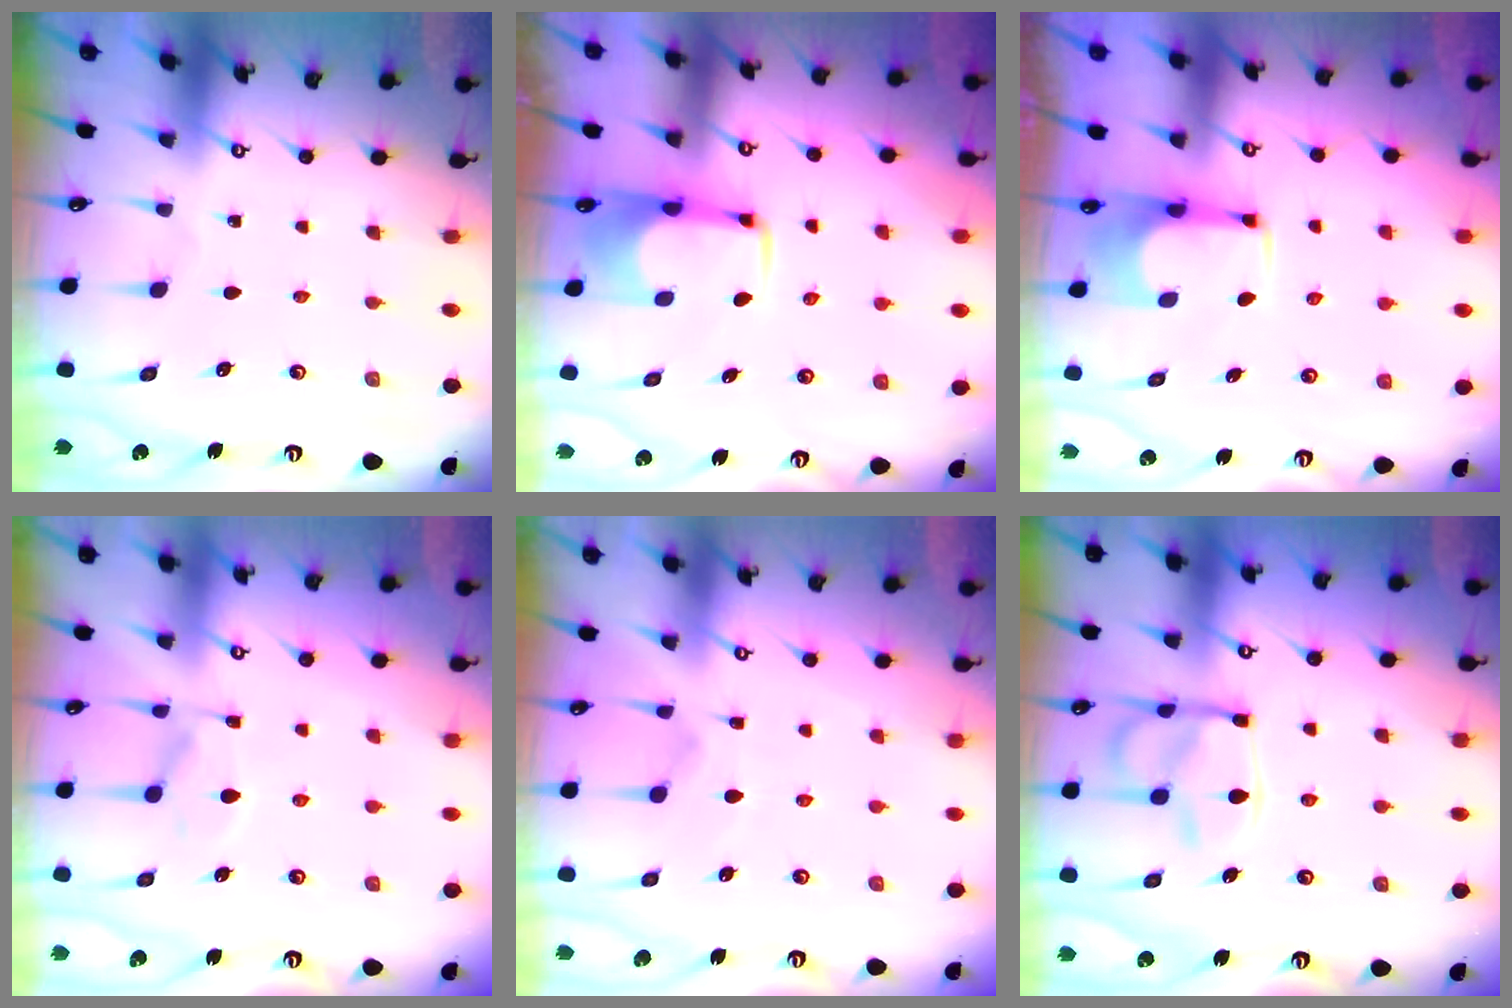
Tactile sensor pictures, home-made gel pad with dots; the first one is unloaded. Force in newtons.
{"total": 2.0, "press": 2.0, "slide": 0.4}
{"total": 3.7, "press": 3.6, "slide": 0.7}
{"total": 2.6, "press": 2.3, "slide": 1.2}
{"total": 1.4, "press": 0.5, "slide": 1.3}
{"total": 14.7, "press": 14.6, "slide": 1.5}